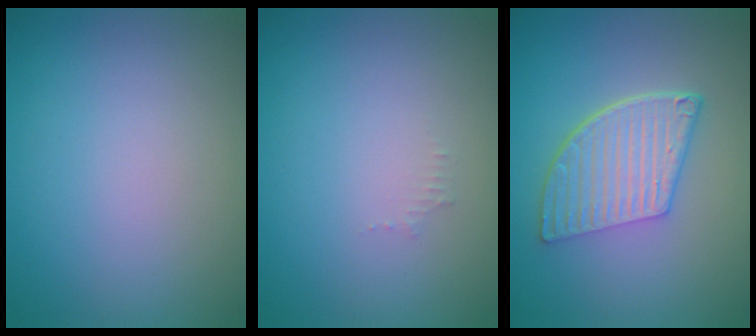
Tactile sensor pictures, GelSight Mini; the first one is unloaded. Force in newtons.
{"total": 0.6, "press": 0.6, "slide": 0.1}
{"total": 5.9, "press": 4.3, "slide": 4.0}